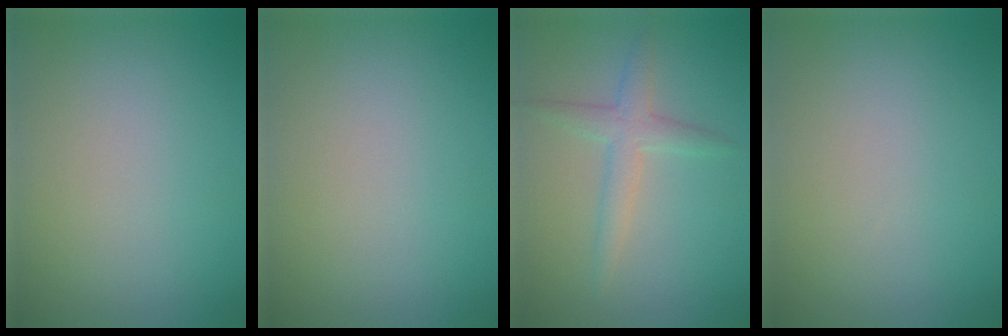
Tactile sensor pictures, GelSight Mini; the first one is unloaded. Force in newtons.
{"total": 0.0}
{"total": 2.7, "press": 2.7, "slide": 0.0}
{"total": 0.0}